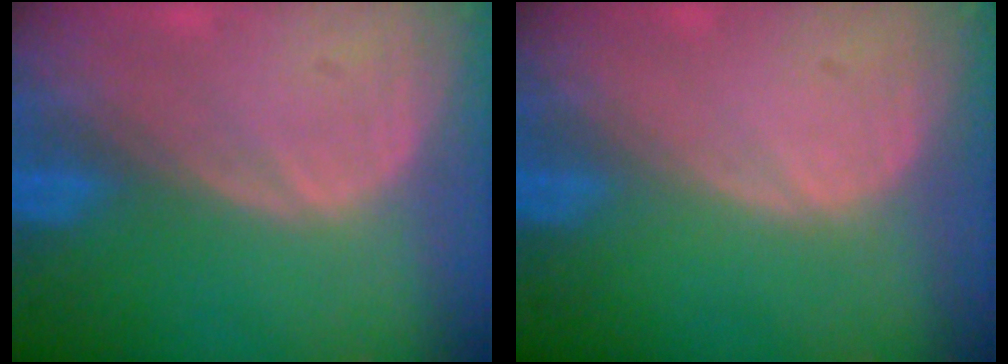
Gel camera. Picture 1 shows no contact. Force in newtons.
{"total": 0.0}